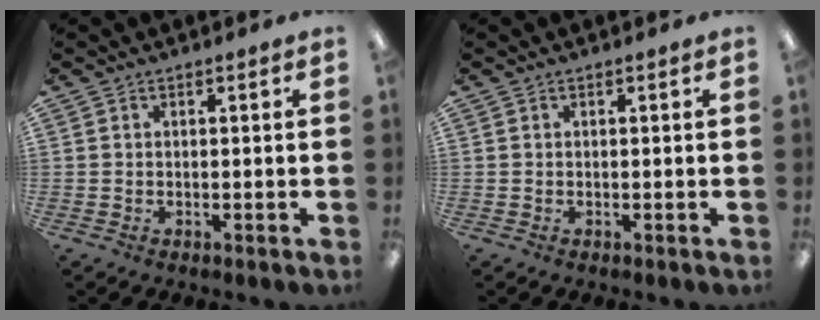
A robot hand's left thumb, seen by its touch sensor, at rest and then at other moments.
{"total": 0.0}